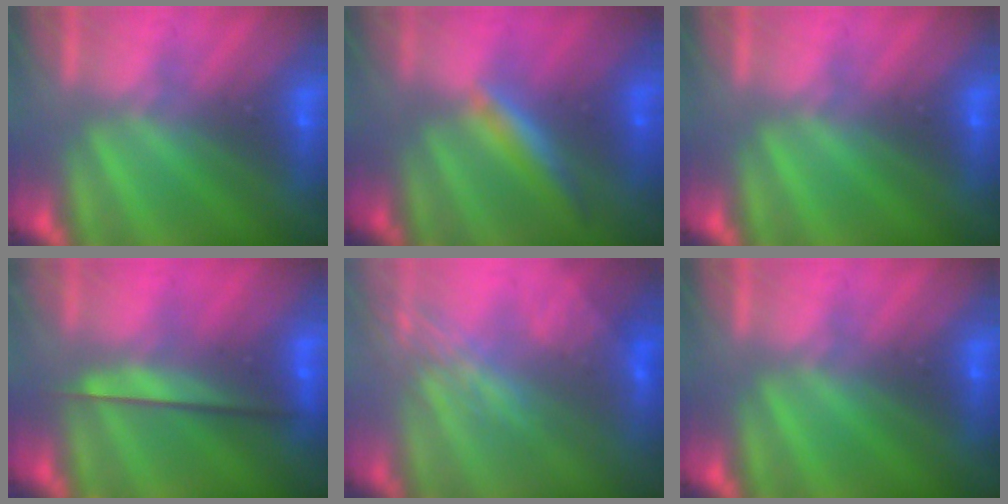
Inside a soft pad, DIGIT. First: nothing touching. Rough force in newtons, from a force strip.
{"total": 1.6}
{"total": 0.0}
{"total": 2.4}
{"total": 2.7}
{"total": 0.0}